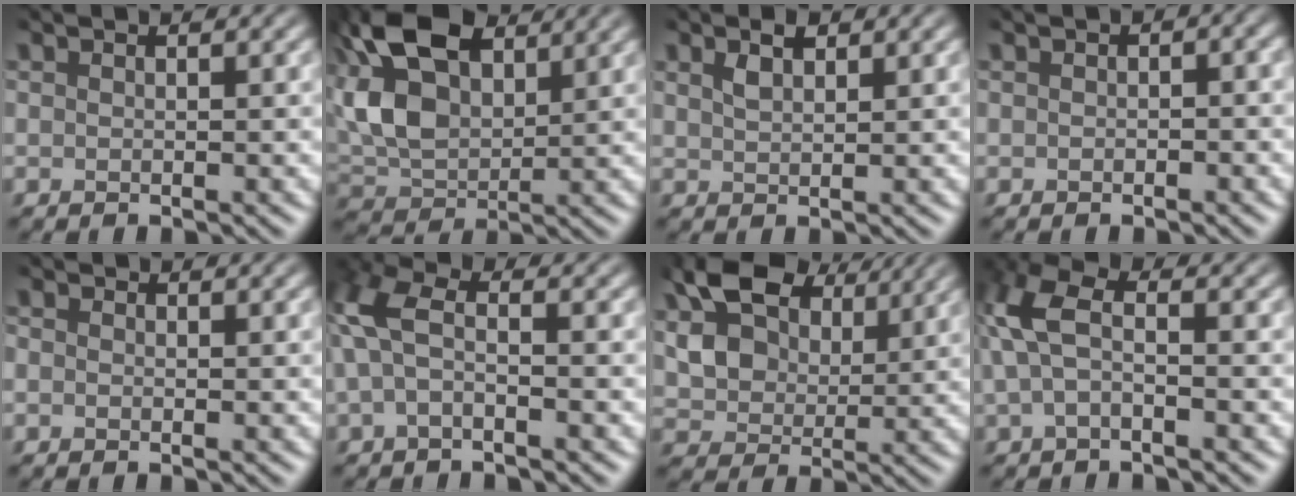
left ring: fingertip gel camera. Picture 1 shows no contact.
{"total": 11.8, "force": [4.5, 6.8, 8.6], "torque": [-0.208, 0.018, 0.086]}
{"total": 1.2, "force": [0.4, 0.7, 0.9], "torque": [-0.024, -0.004, 0.017]}
{"total": 2.3, "force": [0.6, 1.2, 1.9], "torque": [-0.026, 0.011, 0.006]}
{"total": 0.8, "force": [-0.4, 0.6, 0.0], "torque": [-0.004, -0.004, -0.001]}
{"total": 4.4, "force": [-0.1, 2.4, 3.7], "torque": [-0.100, 0.009, -0.004]}
{"total": 9.5, "force": [3.8, 6.4, 5.9], "torque": [-0.127, 0.004, 0.071]}
{"total": 5.3, "force": [0.2, 3.0, 4.4], "torque": [-0.121, 0.009, 0.004]}